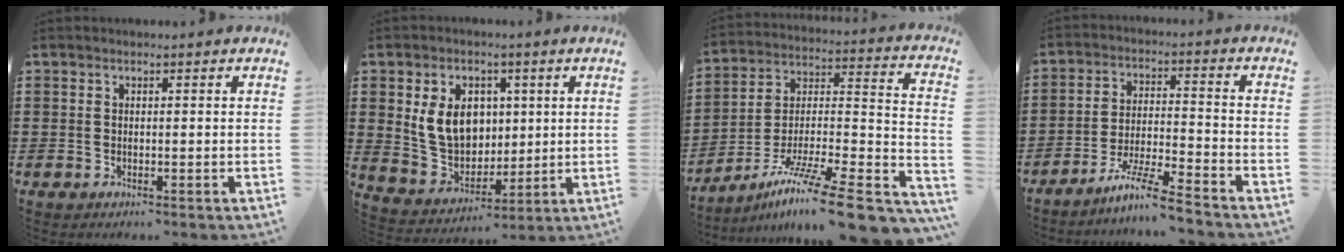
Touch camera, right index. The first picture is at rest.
{"total": 9.2, "force": [1.9, 7.2, 5.4], "torque": [-0.126, 0.014, 0.032]}
{"total": 13.3, "force": [-9.5, 1.2, 9.3], "torque": [-0.151, 0.013, -0.171]}
{"total": 7.7, "force": [-6.5, -0.3, 4.1], "torque": [-0.086, -0.008, -0.127]}